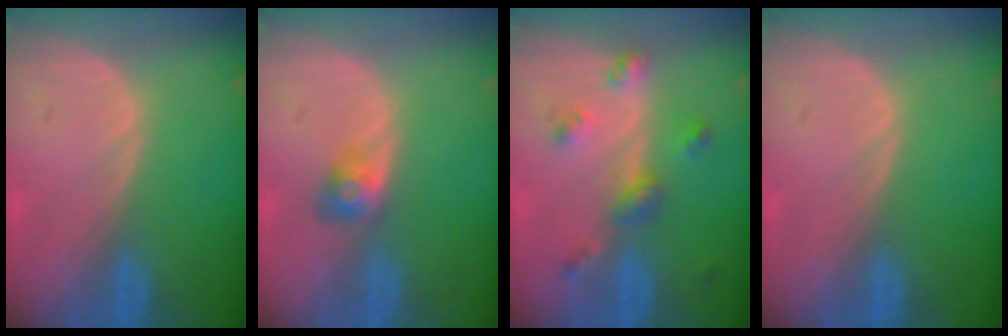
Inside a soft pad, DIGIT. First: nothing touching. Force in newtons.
{"total": 2.9, "press": 2.5, "slide": 1.4}
{"total": 4.9, "press": 4.5, "slide": 2.0}
{"total": 0.0}